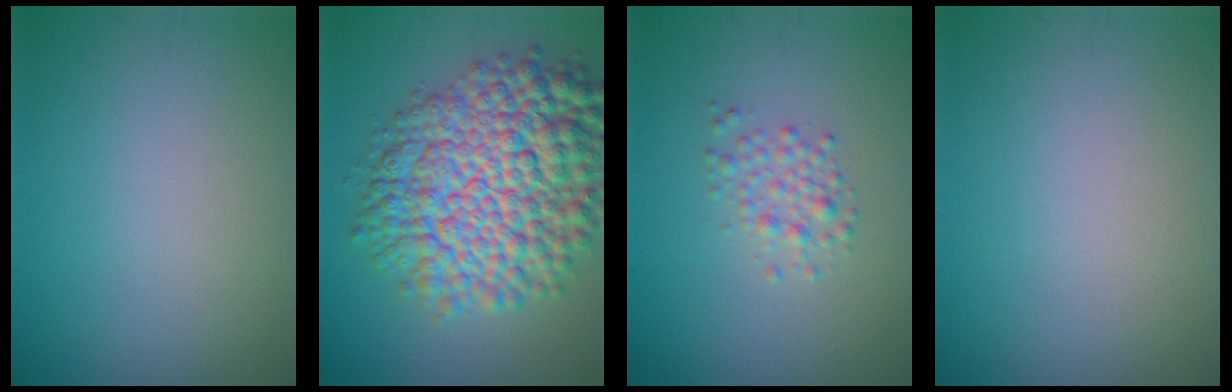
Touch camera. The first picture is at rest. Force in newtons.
{"total": 12.8, "press": 12.8, "slide": 0.3}
{"total": 1.9, "press": 1.9, "slide": 0.0}
{"total": 0.0}